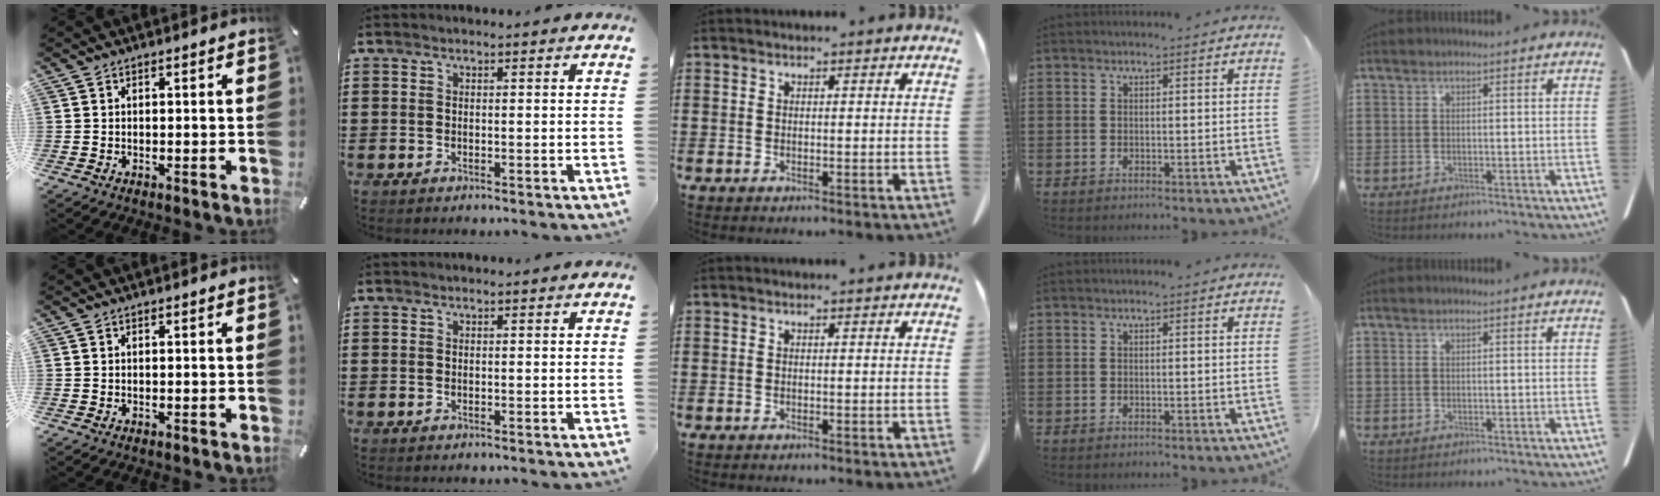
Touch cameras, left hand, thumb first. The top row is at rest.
{}